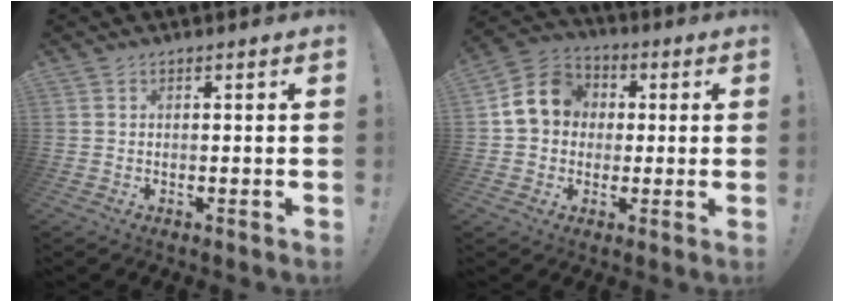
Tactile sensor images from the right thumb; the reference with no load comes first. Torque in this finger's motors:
{"motor_torque": [1.31, 1.17, 0.65, -0.15, 0.28]}